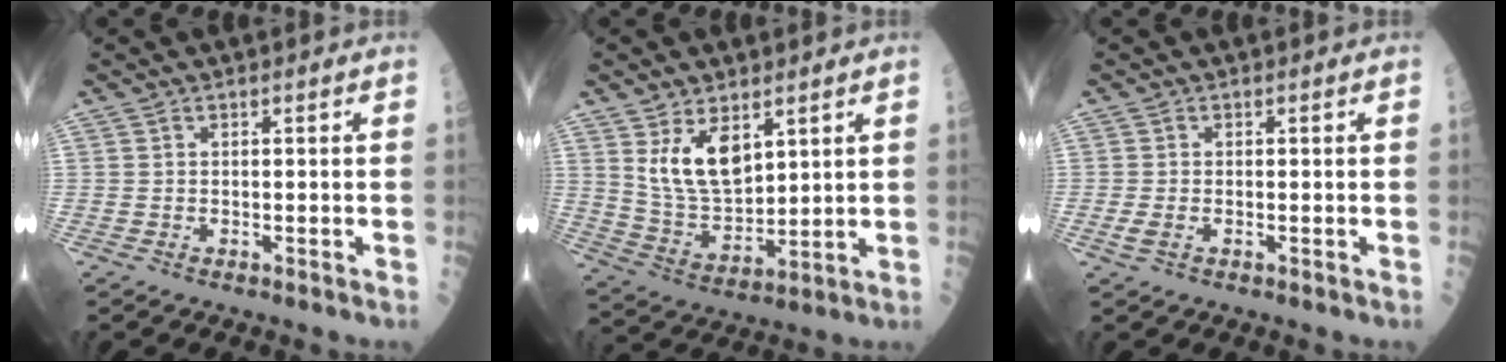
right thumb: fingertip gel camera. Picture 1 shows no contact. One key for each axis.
{"total": 10.3, "fx": 4.8, "fy": 5.4, "fz": 7.3, "tx": -0.115, "ty": -0.032, "tz": 0.107}
{"total": 1.8, "fx": -0.5, "fy": 1.0, "fz": 1.4, "tx": -0.037, "ty": -0.002, "tz": -0.013}